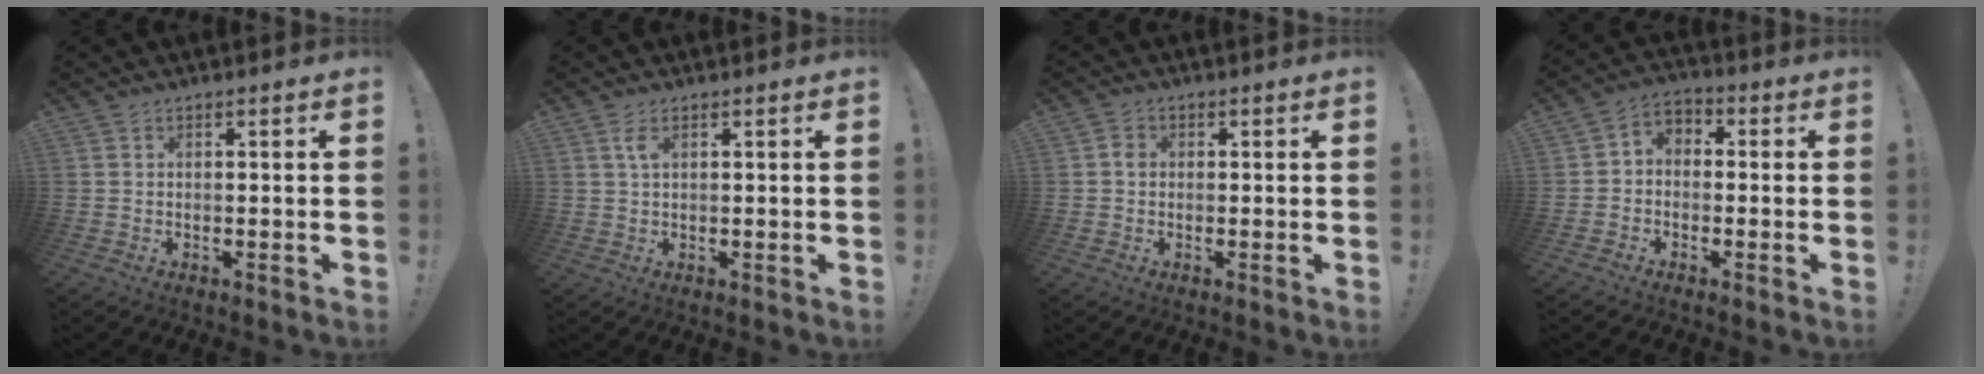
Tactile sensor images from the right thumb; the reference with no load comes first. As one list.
[{"total": 2.5, "force": [0.9, 0.8, 2.2], "torque": [-0.039, -0.001, 0.013]}, {"total": 1.9, "force": [-0.4, 1.5, 1.0], "torque": [-0.010, 0.002, -0.009]}, {"total": 4.4, "force": [-2.7, 3.0, 1.8], "torque": [-0.031, 0.019, -0.050]}]